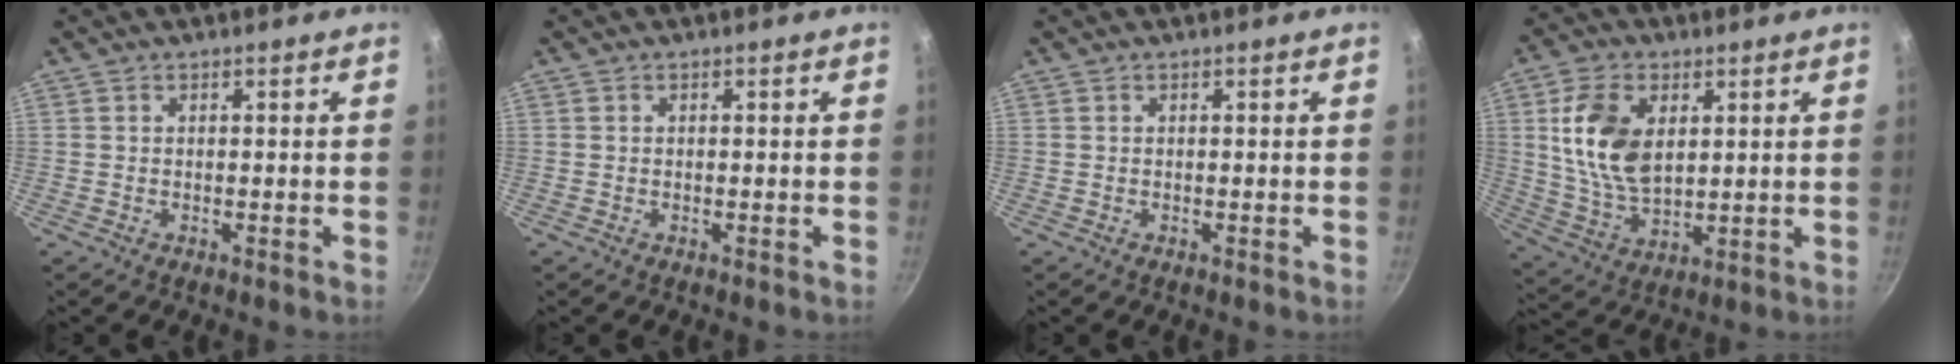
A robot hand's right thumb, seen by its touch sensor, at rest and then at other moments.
{"total": 0.0}
{"total": 0.0}
{"total": 13.5, "force": [3.2, 8.4, 10.1], "torque": [-0.178, -0.018, 0.071]}